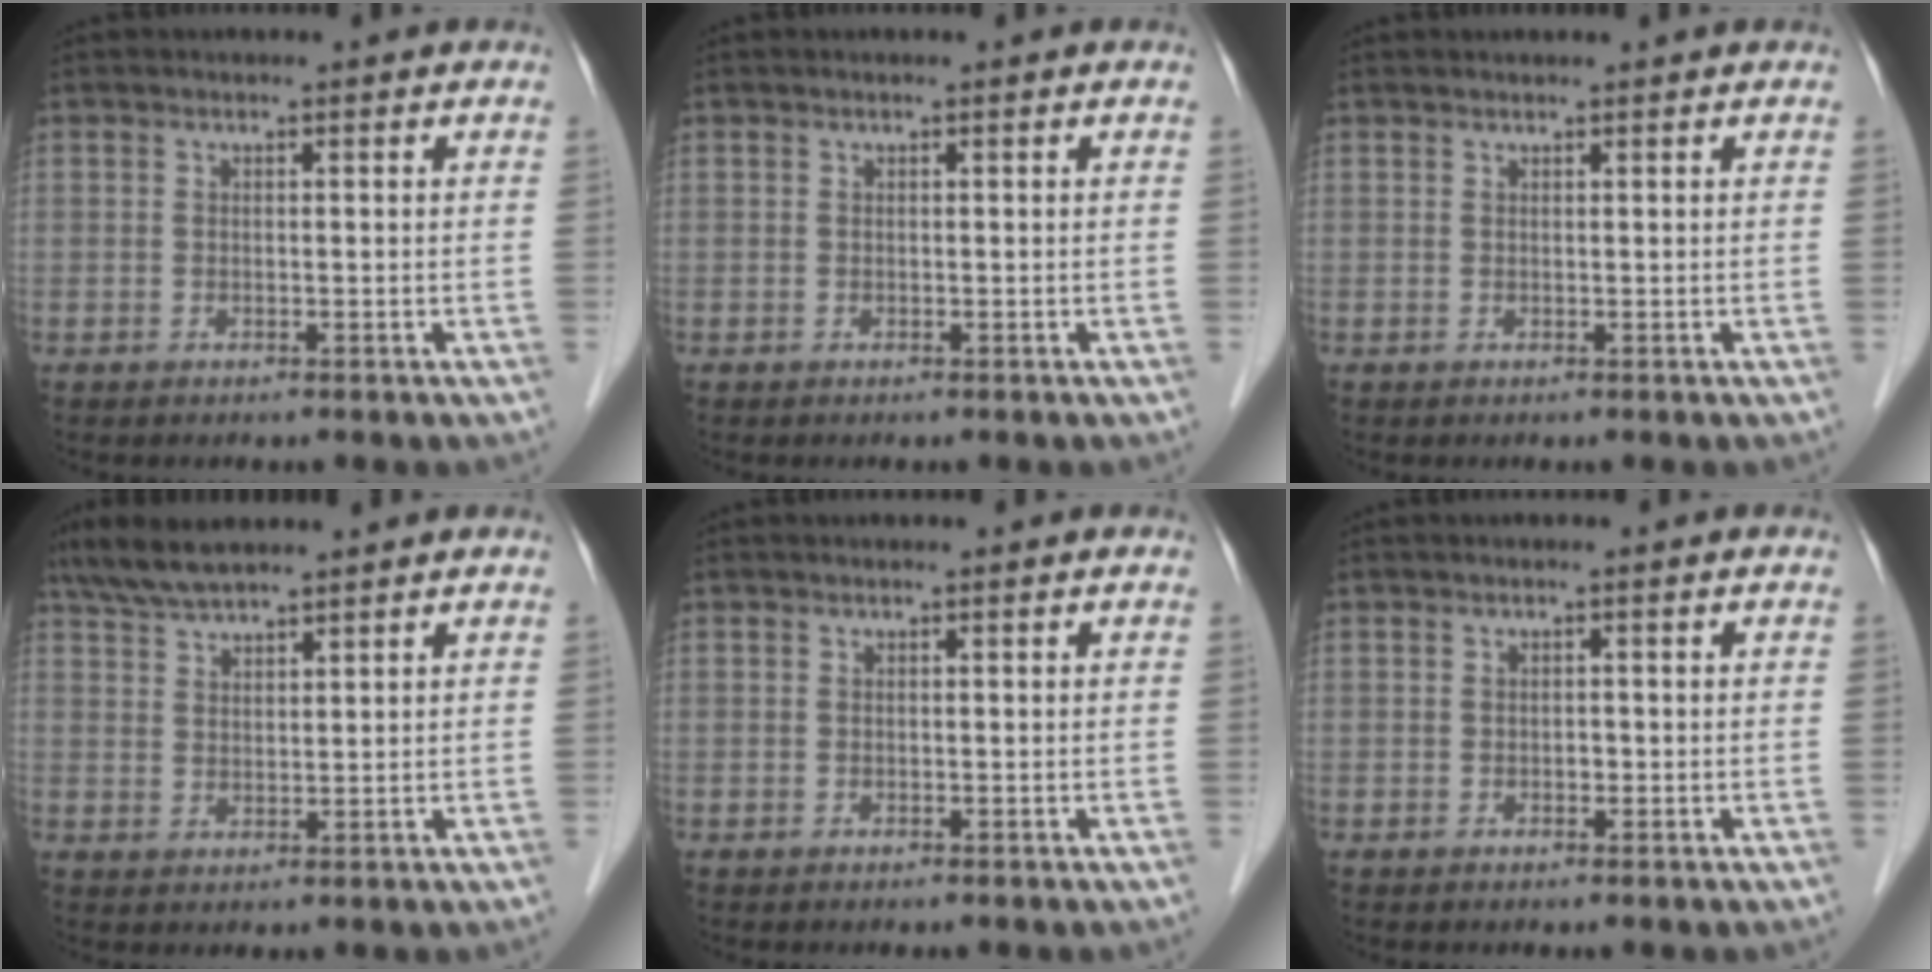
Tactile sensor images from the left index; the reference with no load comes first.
{"total": 0.0}
{"total": 1.5, "force": [1.4, -0.1, 0.4], "torque": [-0.010, 0.014, 0.023]}
{"total": 6.0, "force": [5.2, 0.9, 2.9], "torque": [-0.065, 0.020, 0.103]}
{"total": 0.0}
{"total": 0.7, "force": [-0.2, 0.4, 0.5], "torque": [-0.008, 0.002, -0.005]}